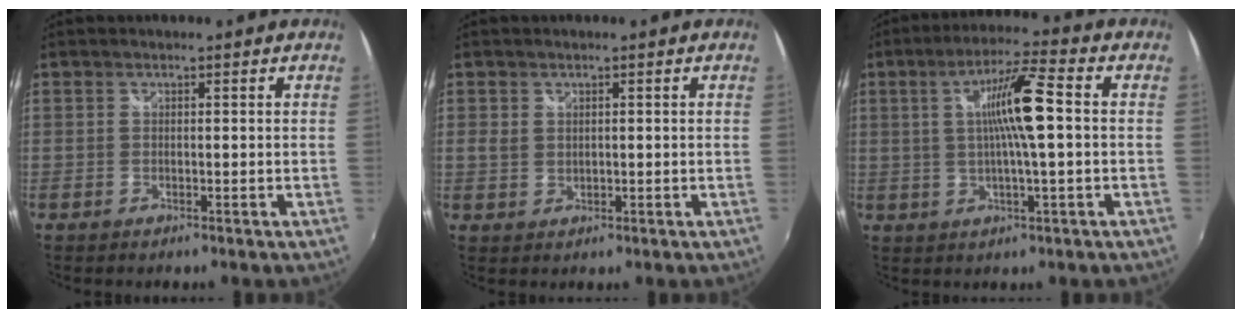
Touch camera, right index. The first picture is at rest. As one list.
[{"total": 2.0, "force": [0.6, 1.6, 1.0], "torque": [-0.015, 0.000, 0.011]}, {"total": 10.3, "force": [0.9, 0.6, 10.2], "torque": [-0.181, 0.007, 0.016]}]